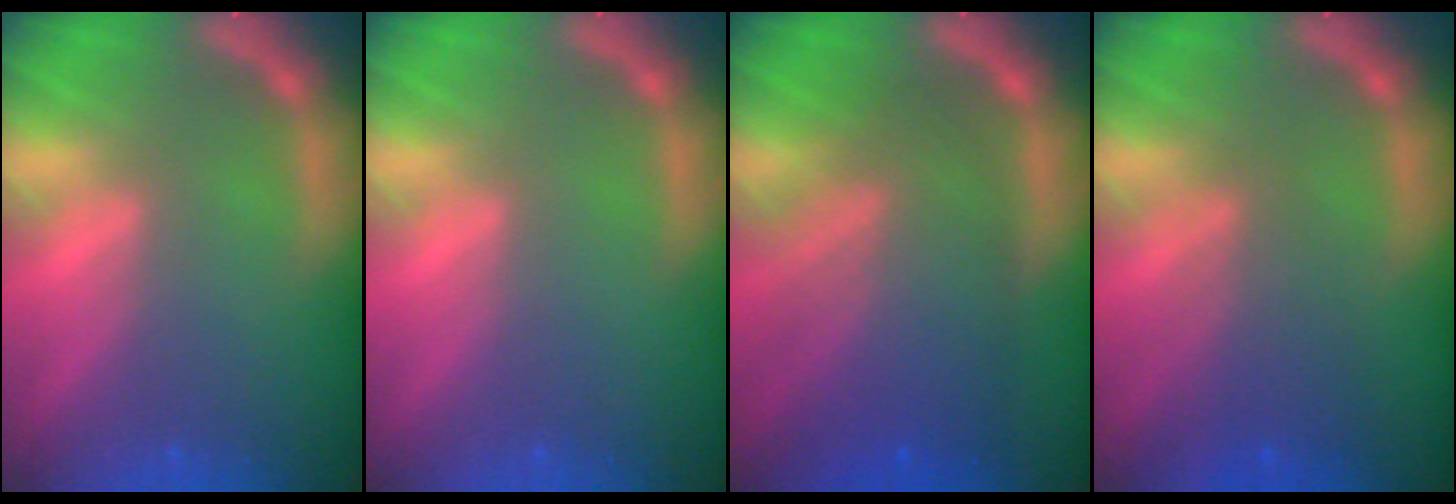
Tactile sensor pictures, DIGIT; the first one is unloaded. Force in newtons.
{"total": 0.0}
{"total": 9.0}
{"total": 4.1}